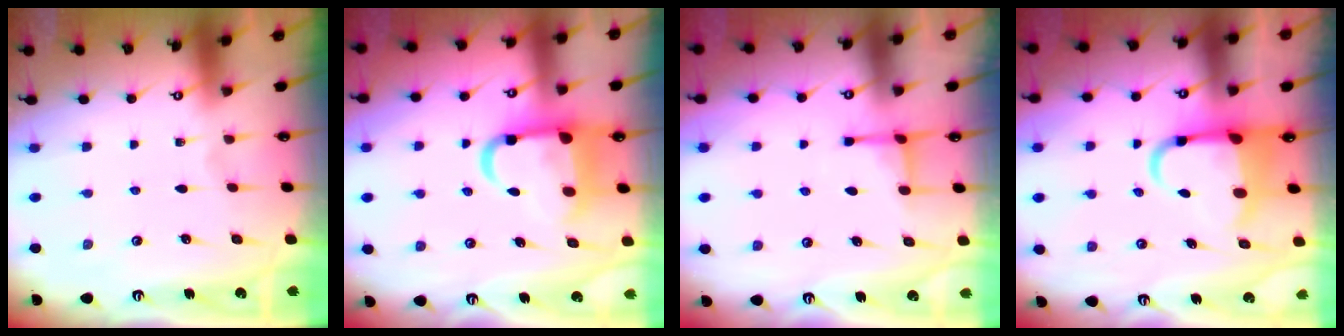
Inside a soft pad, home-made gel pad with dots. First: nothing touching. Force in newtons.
{"total": 12.4, "press": 12.3, "slide": 1.8}
{"total": 2.5, "press": 2.3, "slide": 0.8}
{"total": 7.0, "press": 6.8, "slide": 1.5}